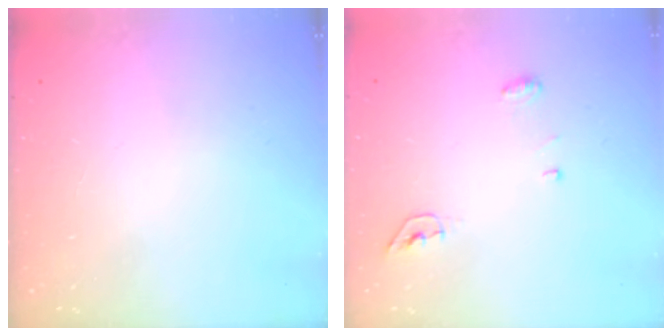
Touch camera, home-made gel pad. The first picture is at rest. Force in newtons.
{"total": 4.4, "press": 4.3, "slide": 0.8}